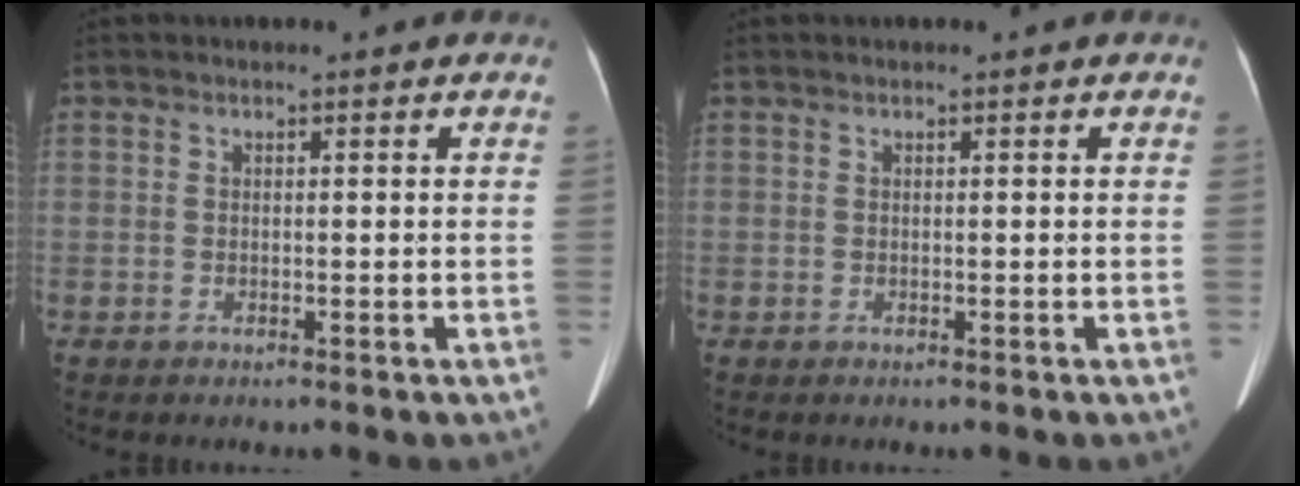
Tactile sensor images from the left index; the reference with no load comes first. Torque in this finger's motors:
{"motor_torque": [0.05, -0.01, 0.00, 0.01]}